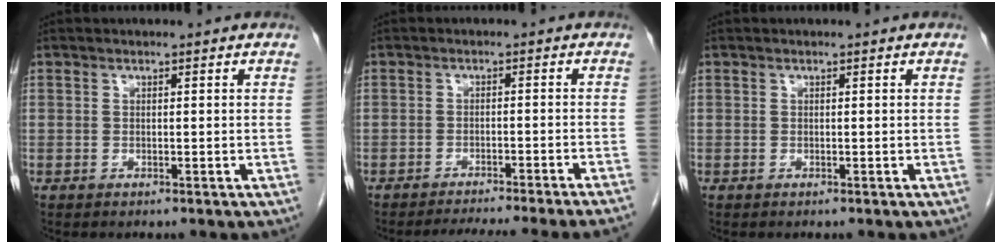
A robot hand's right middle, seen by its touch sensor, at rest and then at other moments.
{"total": 12.5, "force": [-11.4, -1.4, 5.0], "torque": [-0.051, -0.021, -0.149]}
{"total": 0.0}